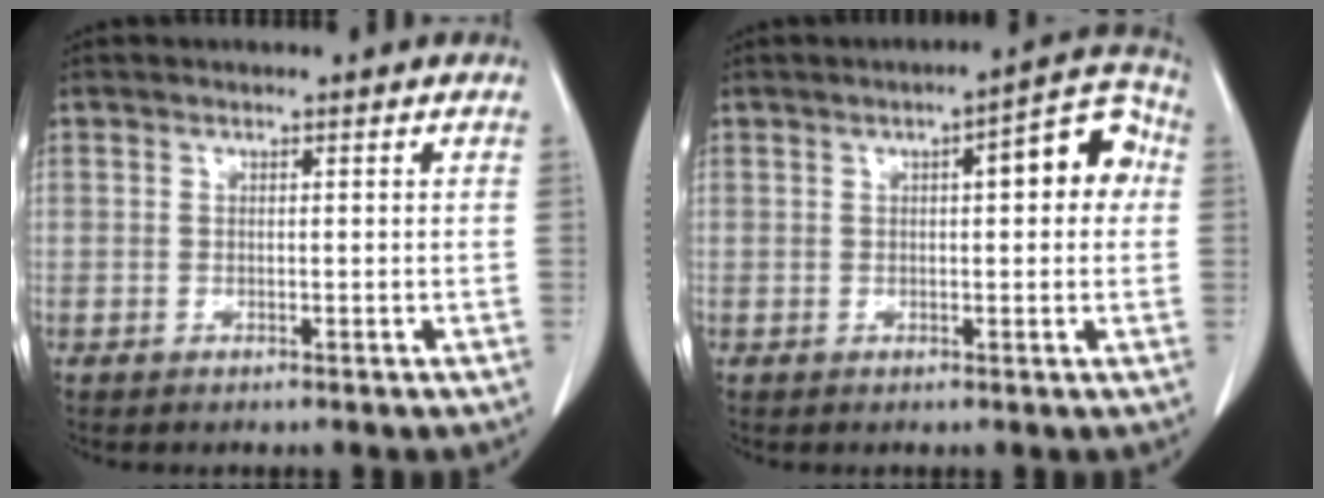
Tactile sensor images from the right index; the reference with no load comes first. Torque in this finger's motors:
{"motor_torque": [0.22, 0.13, 0.16, 0.05]}